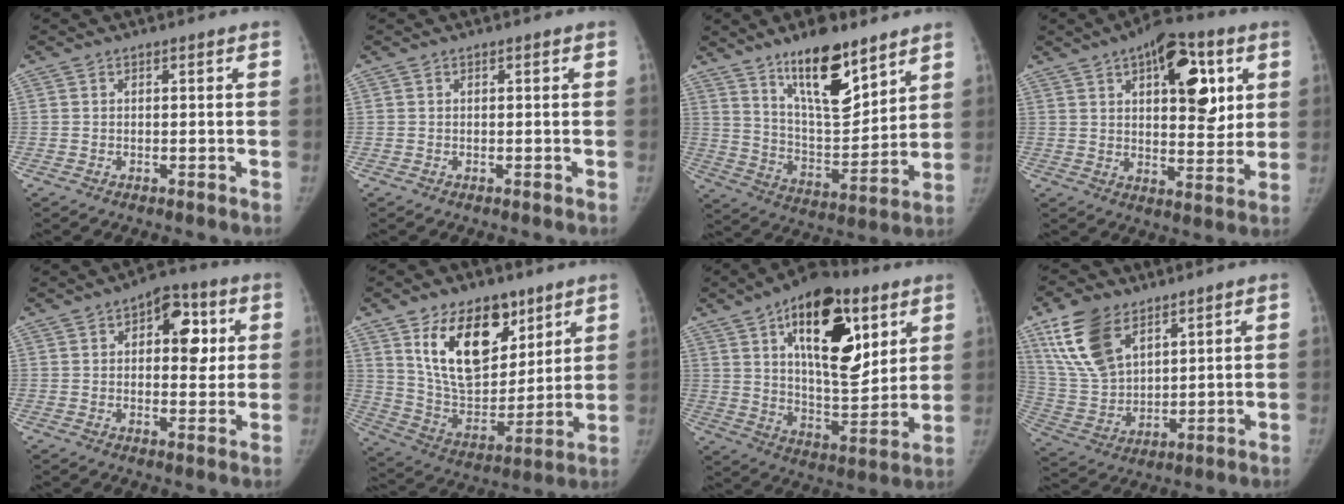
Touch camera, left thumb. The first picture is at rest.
{"total": 0.0}
{"total": 16.5, "force": [11.0, 5.8, 10.9], "torque": [-0.144, -0.076, 0.196]}
{"total": 16.6, "force": [6.1, 8.0, 13.2], "torque": [-0.136, -0.014, 0.087]}
{"total": 10.4, "force": [2.9, 5.9, 8.0], "torque": [-0.060, 0.003, 0.033]}
{"total": 19.7, "force": [10.4, 11.6, 12.1], "torque": [-0.148, -0.058, 0.194]}
{"total": 23.4, "force": [10.0, 11.4, 17.8], "torque": [-0.231, -0.040, 0.161]}
{"total": 14.8, "force": [8.5, 8.4, 8.8], "torque": [-0.155, -0.028, 0.178]}